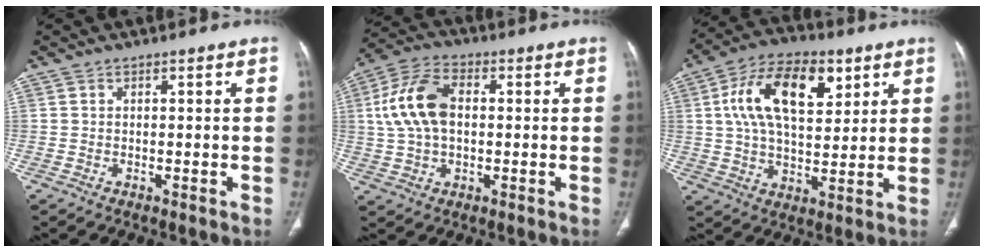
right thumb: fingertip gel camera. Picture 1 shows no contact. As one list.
[{"total": 12.1, "force": [1.3, 7.5, 9.4], "torque": [-0.188, 0.023, 0.021]}, {"total": 17.3, "force": [6.0, 9.4, 13.2], "torque": [-0.208, -0.003, 0.101]}]